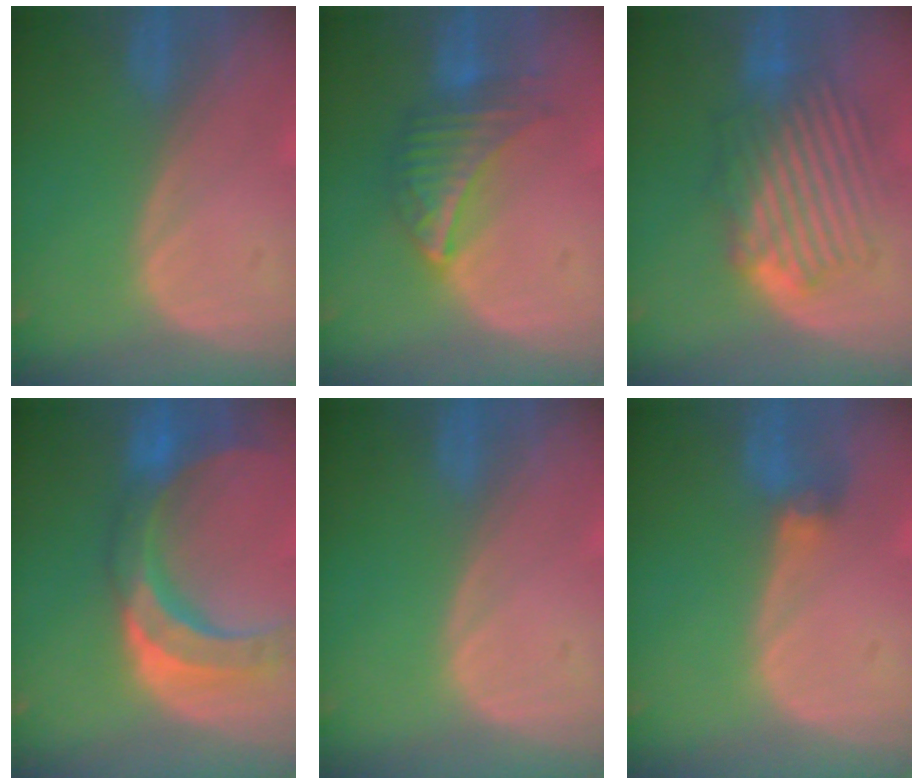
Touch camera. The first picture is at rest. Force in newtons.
{"total": 6.4, "press": 6.3, "slide": 1.1}
{"total": 8.8, "press": 8.3, "slide": 2.8}
{"total": 11.2, "press": 9.6, "slide": 5.9}
{"total": 0.0}
{"total": 2.8, "press": 2.6, "slide": 1.1}